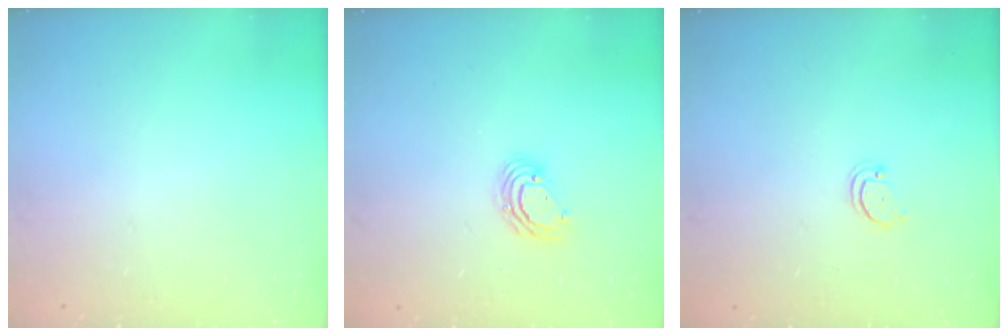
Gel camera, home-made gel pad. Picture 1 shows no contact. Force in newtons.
{"total": 6.3, "press": 6.3, "slide": 0.6}
{"total": 2.2, "press": 2.2, "slide": 0.4}